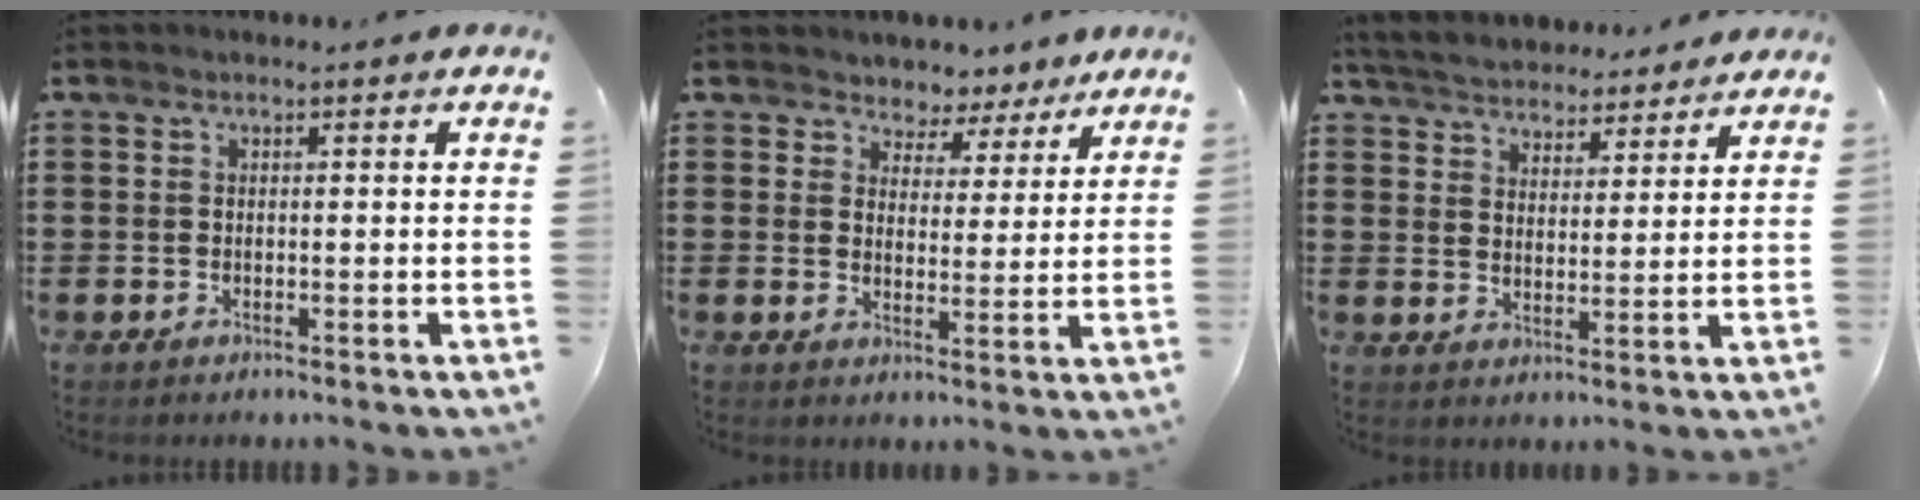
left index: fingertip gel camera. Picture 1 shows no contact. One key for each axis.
{"total": 4.1, "fx": 3.4, "fy": 2.2, "fz": -0.1, "tx": -0.014, "ty": -0.017, "tz": 0.058}
{"total": 4.5, "fx": 4.5, "fy": 0.8, "fz": 0.1, "tx": -0.026, "ty": -0.022, "tz": 0.078}